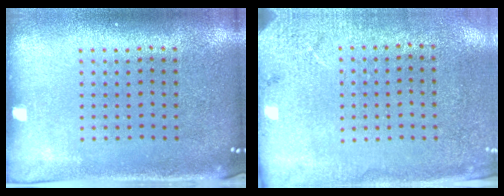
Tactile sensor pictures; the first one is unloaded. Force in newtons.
{"total": 2.6, "press": 2.1, "slide": 1.5}